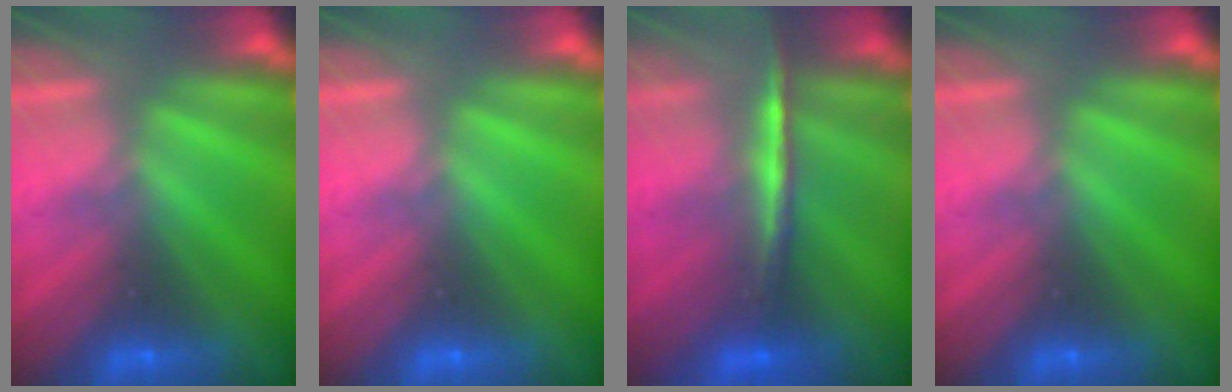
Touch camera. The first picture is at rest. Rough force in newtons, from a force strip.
{"total": 0.0}
{"total": 2.0}
{"total": 0.0}